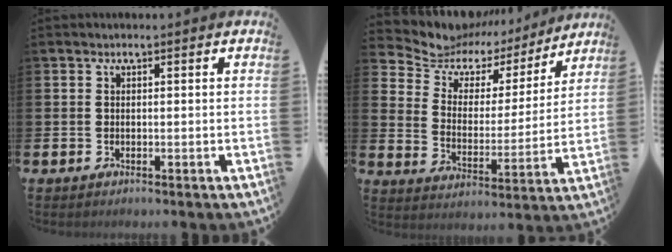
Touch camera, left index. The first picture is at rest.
{"total": 7.8, "force": [6.4, 4.3, 1.2], "torque": [-0.059, -0.051, 0.111]}